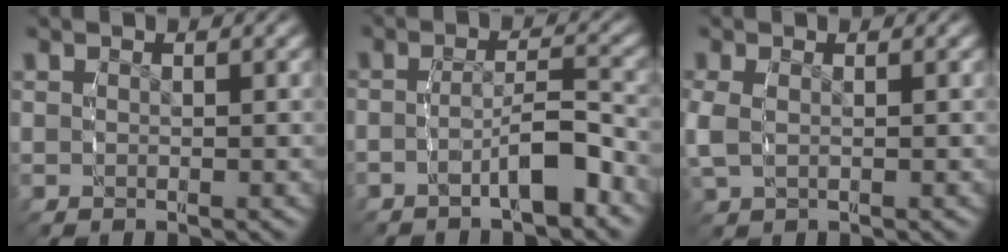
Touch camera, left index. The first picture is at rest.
{"total": 3.9, "force": [-2.9, 1.2, 2.3], "torque": [-0.043, 0.000, -0.050]}
{"total": 1.7, "force": [0.2, 1.1, 1.3], "torque": [-0.047, -0.008, 0.013]}